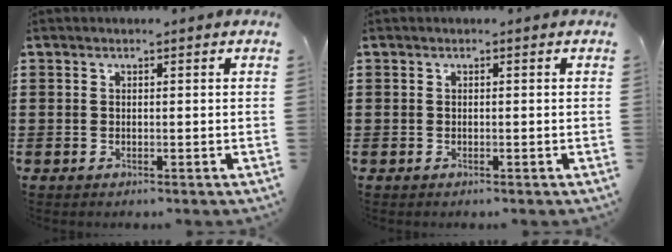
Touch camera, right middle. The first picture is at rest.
{"total": 0.0}